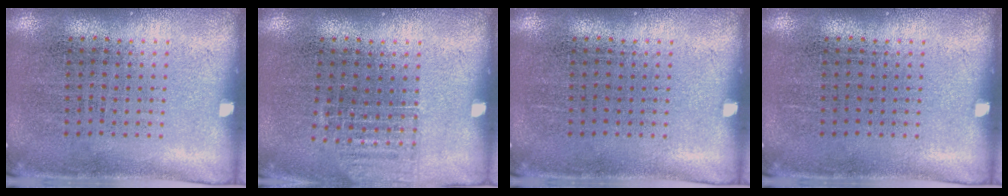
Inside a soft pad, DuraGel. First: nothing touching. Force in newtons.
{"total": 0.9, "press": 0.9, "slide": 0.1}
{"total": 0.0}
{"total": 0.0}